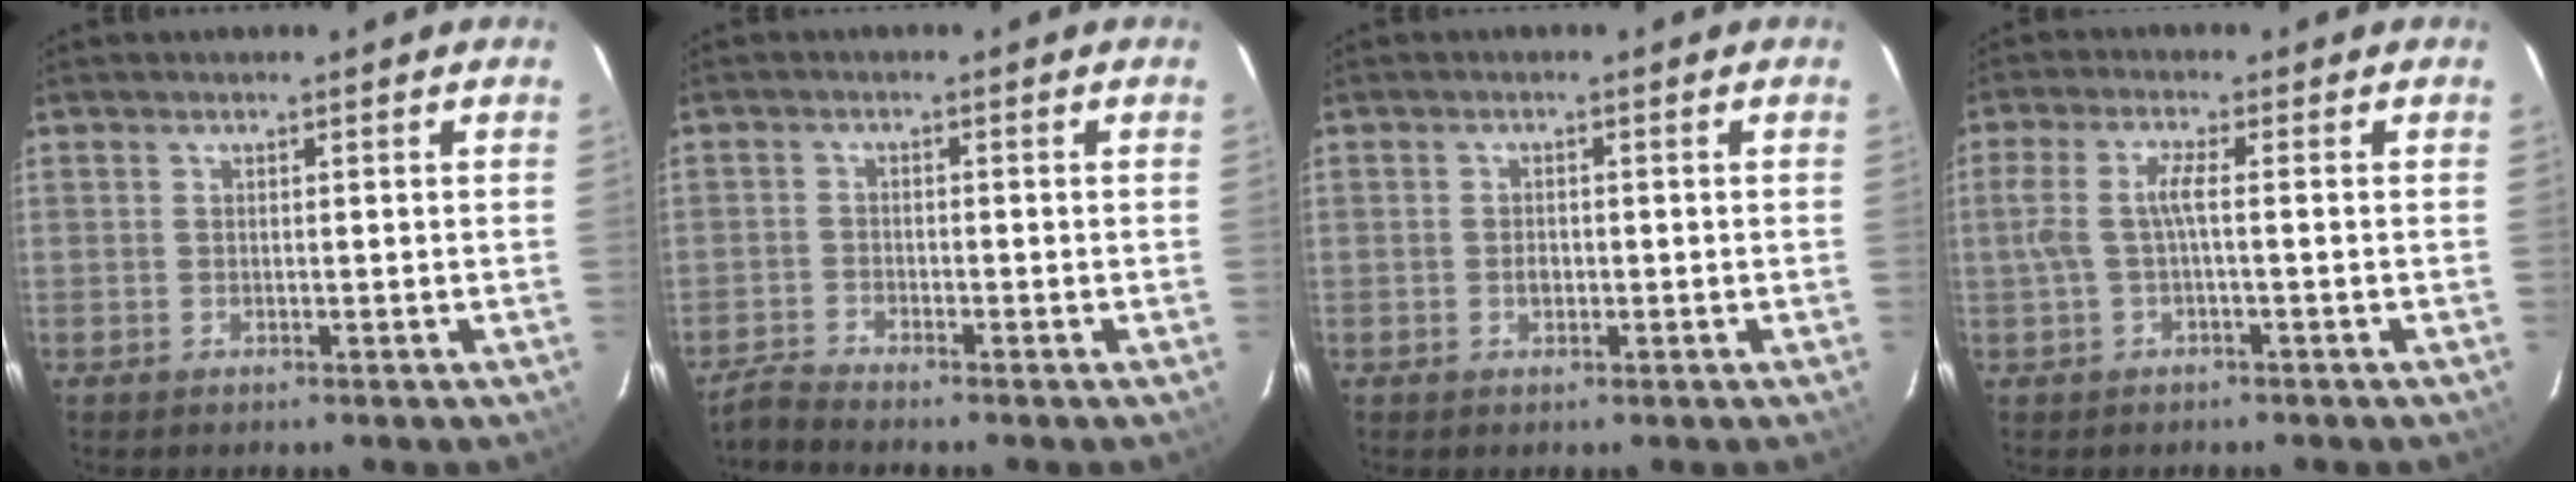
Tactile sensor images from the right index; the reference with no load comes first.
{"total": 2.9, "force": [-2.9, -0.1, 0.2], "torque": [-0.013, -0.008, -0.064]}
{"total": 1.6, "force": [-0.4, 1.2, 1.0], "torque": [-0.018, 0.001, -0.007]}
{"total": 4.1, "force": [-0.7, 0.2, 4.1], "torque": [-0.090, 0.003, -0.010]}